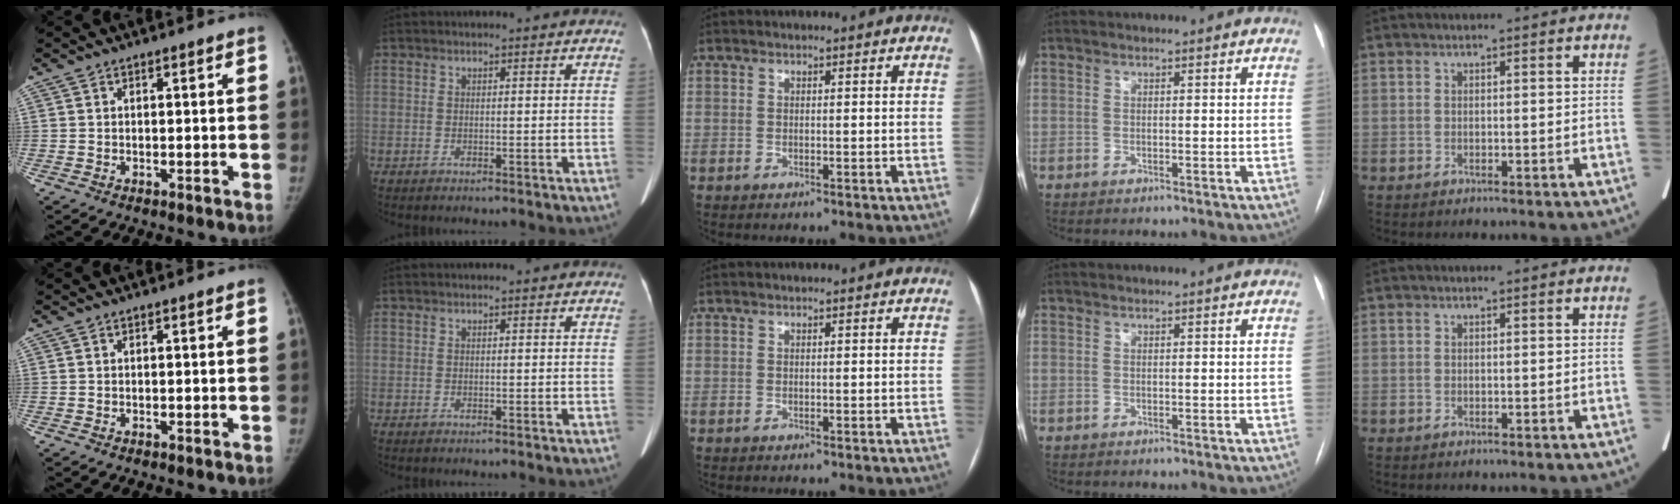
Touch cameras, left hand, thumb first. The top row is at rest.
{}